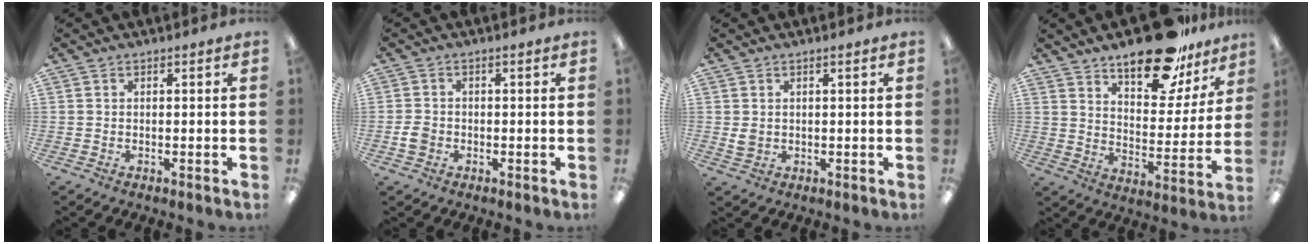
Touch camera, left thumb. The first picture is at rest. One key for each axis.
{"total": 2.9, "fx": -0.8, "fy": 2.3, "fz": 1.6, "tx": -0.027, "ty": 0.006, "tz": -0.014}
{"total": 2.4, "fx": 0.8, "fy": 1.8, "fz": 1.4, "tx": -0.022, "ty": 0.001, "tz": 0.011}
{"total": 18.5, "fx": 14.2, "fy": 7.1, "fz": 9.5, "tx": -0.133, "ty": -0.087, "tz": 0.240}